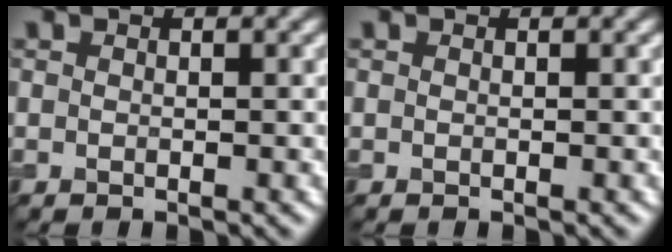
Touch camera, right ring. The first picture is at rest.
{"total": 0.0}